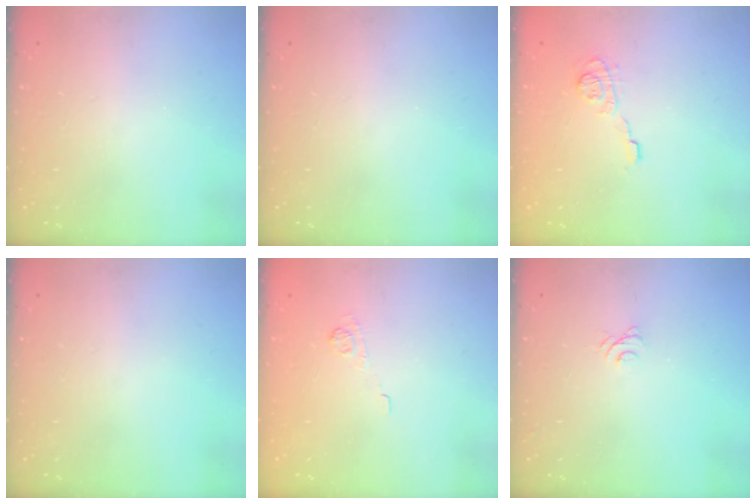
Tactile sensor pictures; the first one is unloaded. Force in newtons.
{"total": 0.0}
{"total": 8.8, "press": 8.7, "slide": 0.9}
{"total": 0.0}
{"total": 6.7, "press": 6.5, "slide": 1.5}
{"total": 6.4, "press": 6.4, "slide": 0.6}